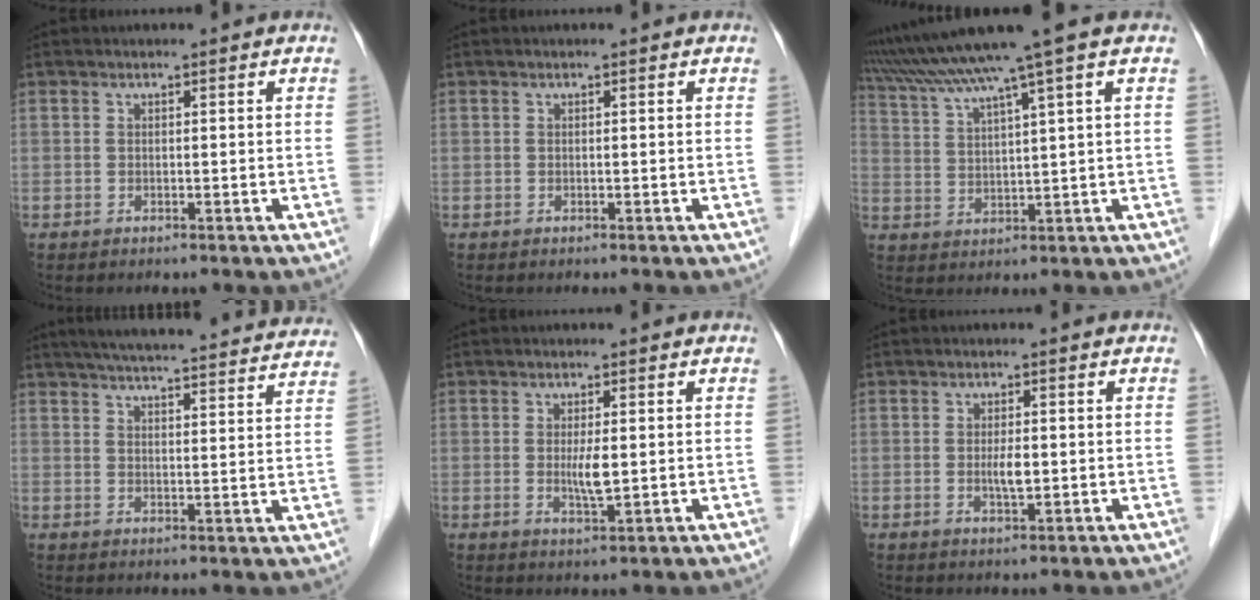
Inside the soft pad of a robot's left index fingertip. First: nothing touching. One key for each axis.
{"total": 0.0}
{"total": 11.3, "fx": 8.7, "fy": -2.5, "fz": 6.8, "tx": -0.121, "ty": 0.016, "tz": 0.149}
{"total": 26.2, "fx": 24.2, "fy": 2.3, "fz": 9.8, "tx": -0.152, "ty": -0.010, "tz": 0.301}
{"total": 3.3, "fx": 0.1, "fy": 0.5, "fz": 3.2, "tx": -0.061, "ty": -0.006, "tz": 0.003}
{"total": 2.7, "fx": -0.3, "fy": 0.7, "fz": 2.6, "tx": -0.052, "ty": -0.001, "tz": -0.003}